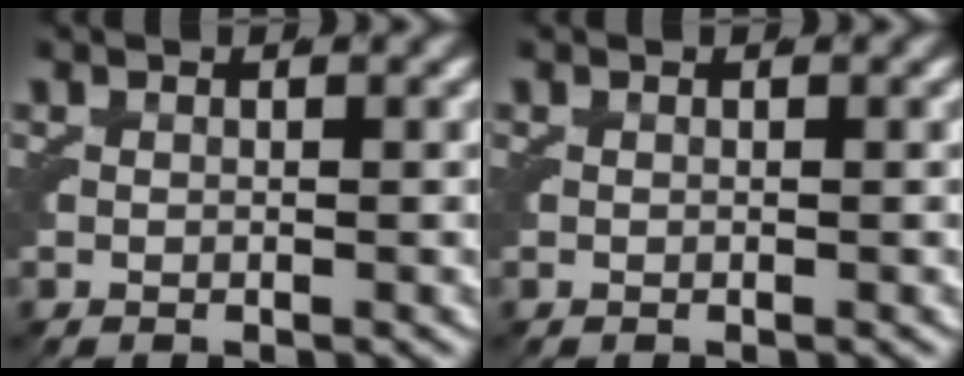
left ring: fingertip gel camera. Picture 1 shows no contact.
{"total": 0.0}